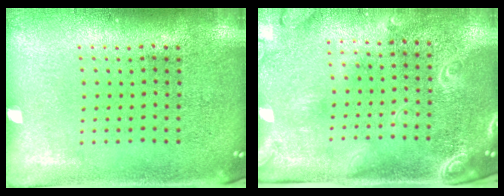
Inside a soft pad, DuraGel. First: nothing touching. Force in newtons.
{"total": 2.4, "press": 1.9, "slide": 1.4}